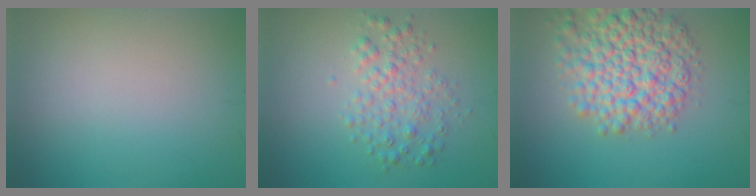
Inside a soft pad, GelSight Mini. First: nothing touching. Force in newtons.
{"total": 3.0, "press": 3.0, "slide": 0.1}
{"total": 8.1, "press": 8.1, "slide": 0.3}